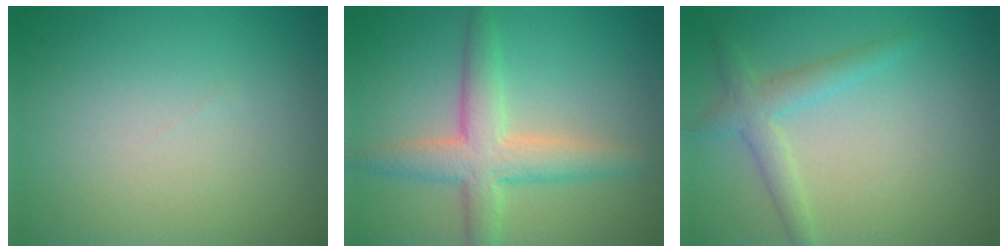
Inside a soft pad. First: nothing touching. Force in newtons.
{"total": 4.7, "press": 4.7, "slide": 0.3}
{"total": 2.4, "press": 2.4, "slide": 0.1}